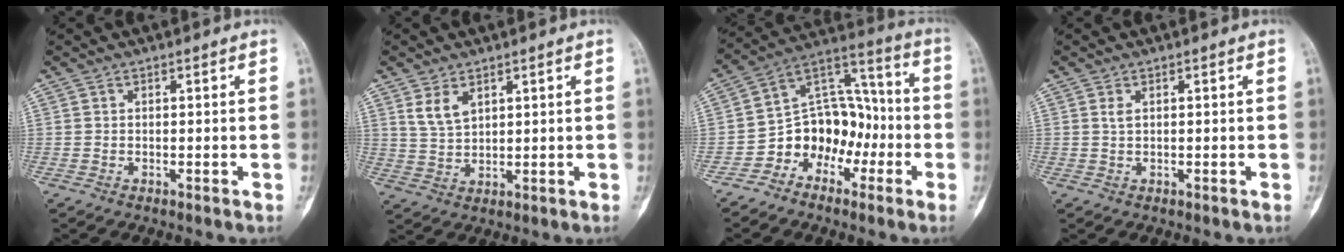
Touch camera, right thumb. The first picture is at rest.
{"total": 4.5, "force": [2.4, 2.5, 2.9], "torque": [-0.049, -0.013, 0.055]}
{"total": 12.4, "force": [-5.3, 9.5, 5.9], "torque": [-0.050, 0.091, -0.104]}
{"total": 1.0, "force": [0.4, 0.4, 0.8], "torque": [-0.021, 0.004, 0.010]}